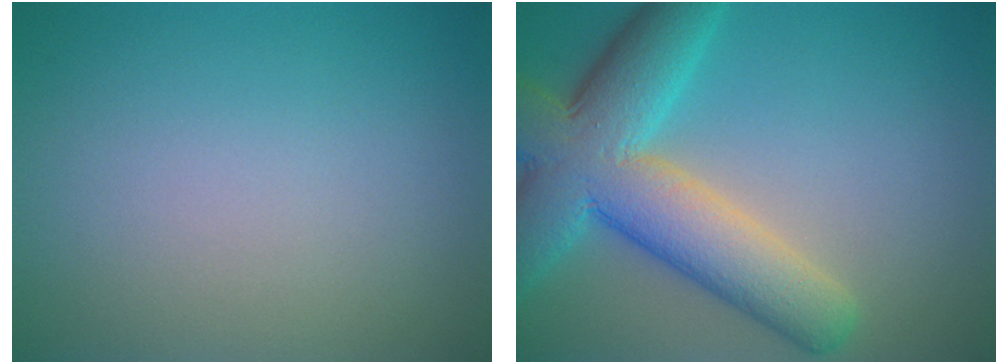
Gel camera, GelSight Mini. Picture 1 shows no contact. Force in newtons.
{"total": 10.1, "press": 10.0, "slide": 0.6}